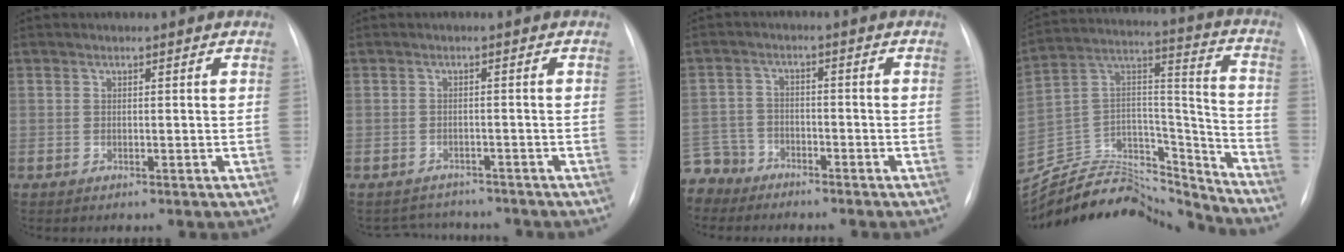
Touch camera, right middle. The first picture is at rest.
{"total": 4.4, "force": [-4.2, 1.3, -0.3], "torque": [0.004, 0.008, -0.058]}
{"total": 6.9, "force": [-6.0, 3.4, 0.1], "torque": [-0.006, -0.004, -0.117]}
{"total": 27.7, "force": [-25.8, 6.4, 7.9], "torque": [-0.179, 0.014, -0.416]}